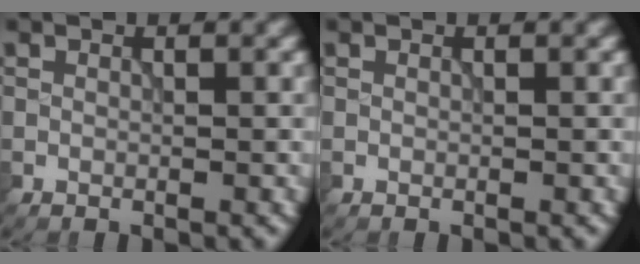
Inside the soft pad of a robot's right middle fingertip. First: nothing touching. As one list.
[{"total": 0.0}]